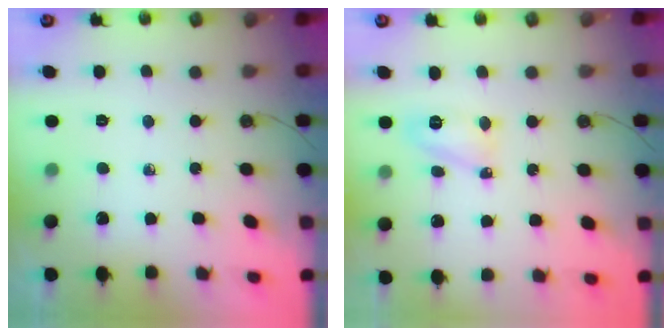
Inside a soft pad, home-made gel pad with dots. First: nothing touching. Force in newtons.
{"total": 8.0, "press": 8.0, "slide": 0.7}